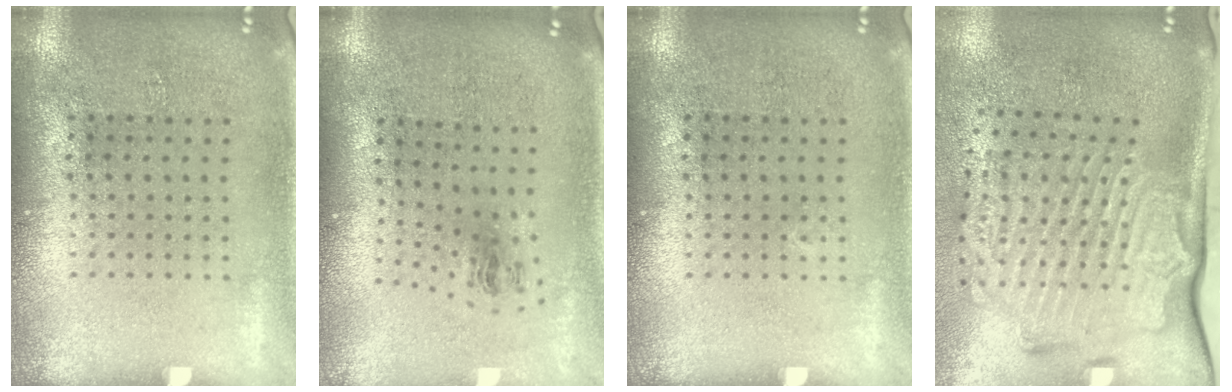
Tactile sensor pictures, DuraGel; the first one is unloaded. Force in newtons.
{"total": 0.9, "press": 0.4, "slide": 0.9}
{"total": 0.0}
{"total": 3.3, "press": 2.3, "slide": 2.3}